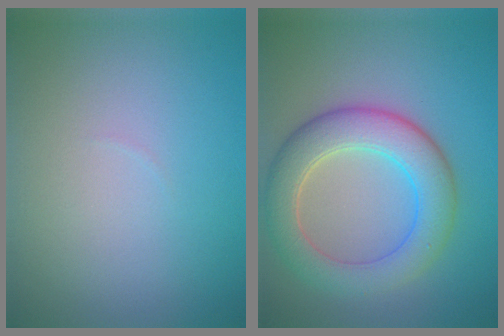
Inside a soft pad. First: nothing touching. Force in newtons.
{"total": 6.4, "press": 6.4, "slide": 0.4}